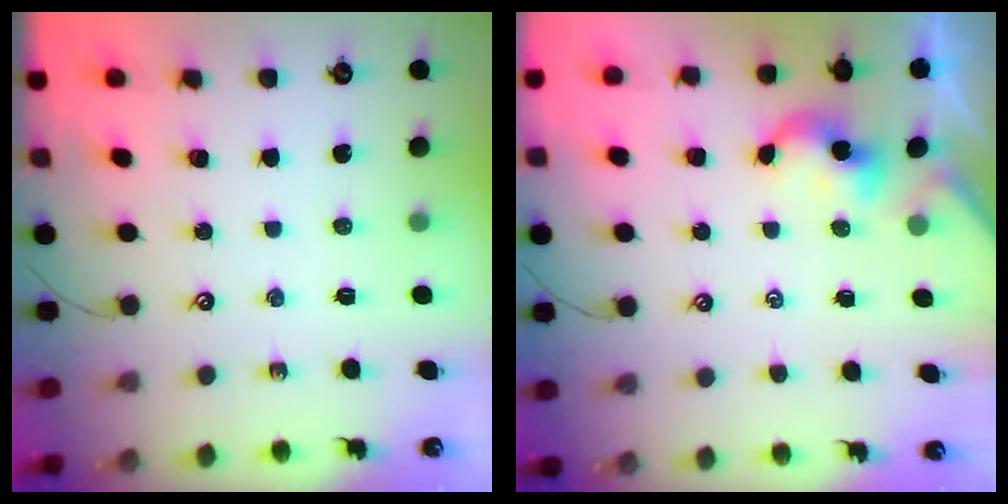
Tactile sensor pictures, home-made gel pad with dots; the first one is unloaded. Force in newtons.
{"total": 0.6, "press": 0.5, "slide": 0.2}